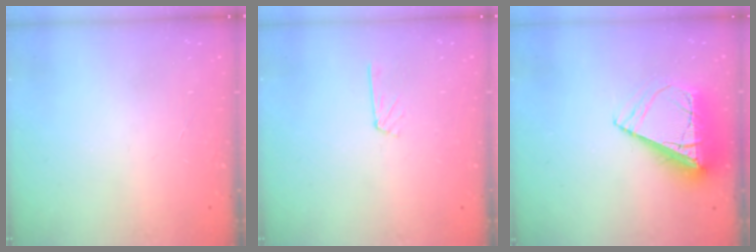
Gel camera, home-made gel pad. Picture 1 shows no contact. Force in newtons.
{"total": 3.8, "press": 3.8, "slide": 0.3}
{"total": 11.2, "press": 11.1, "slide": 1.4}